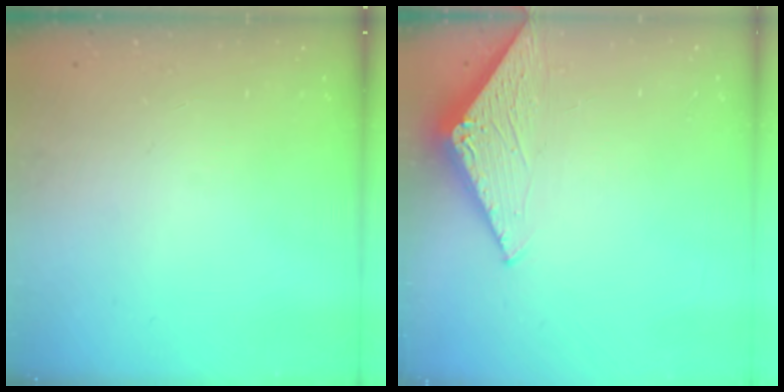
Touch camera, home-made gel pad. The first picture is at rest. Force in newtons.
{"total": 2.9, "press": 2.9, "slide": 0.3}